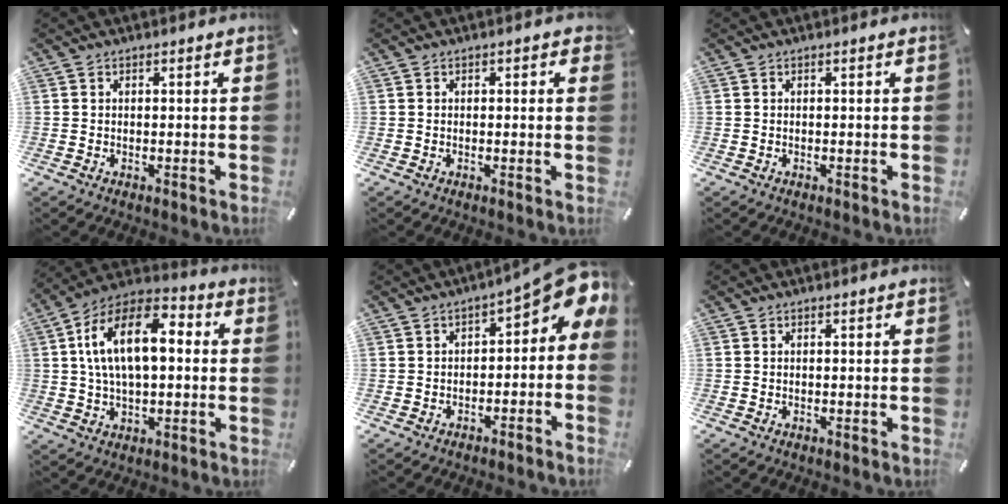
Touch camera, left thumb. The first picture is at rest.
{"total": 0.8, "force": [0.2, 0.5, 0.6], "torque": [0.005, -0.002, -0.001]}
{"total": 0.0}
{"total": 16.0, "force": [2.9, 9.0, 12.9], "torque": [-0.253, 0.004, 0.048]}
{"total": 8.5, "force": [2.8, 4.0, 6.9], "torque": [-0.081, -0.029, 0.045]}
{"total": 0.0}